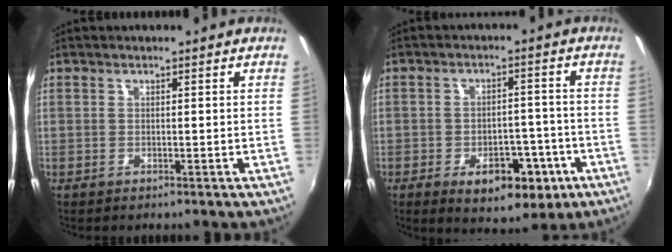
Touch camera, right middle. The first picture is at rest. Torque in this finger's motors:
{"motor_torque": [1.04, -1.10, 0.16, 0.09]}